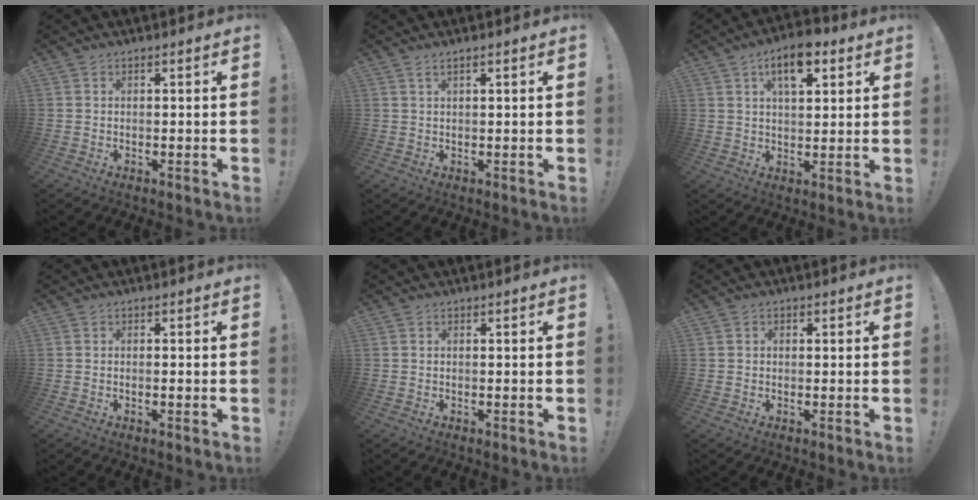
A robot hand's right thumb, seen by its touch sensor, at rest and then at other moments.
{"total": 1.9, "force": [1.1, 0.1, 1.6], "torque": [-0.040, 0.004, 0.020]}
{"total": 10.2, "force": [5.3, 4.8, 7.4], "torque": [-0.109, -0.011, 0.090]}
{"total": 1.0, "force": [-0.4, -0.1, 0.9], "torque": [-0.015, 0.000, -0.007]}
{"total": 0.0}
{"total": 1.1, "force": [0.0, 1.0, 0.5], "torque": [-0.007, 0.001, -0.001]}